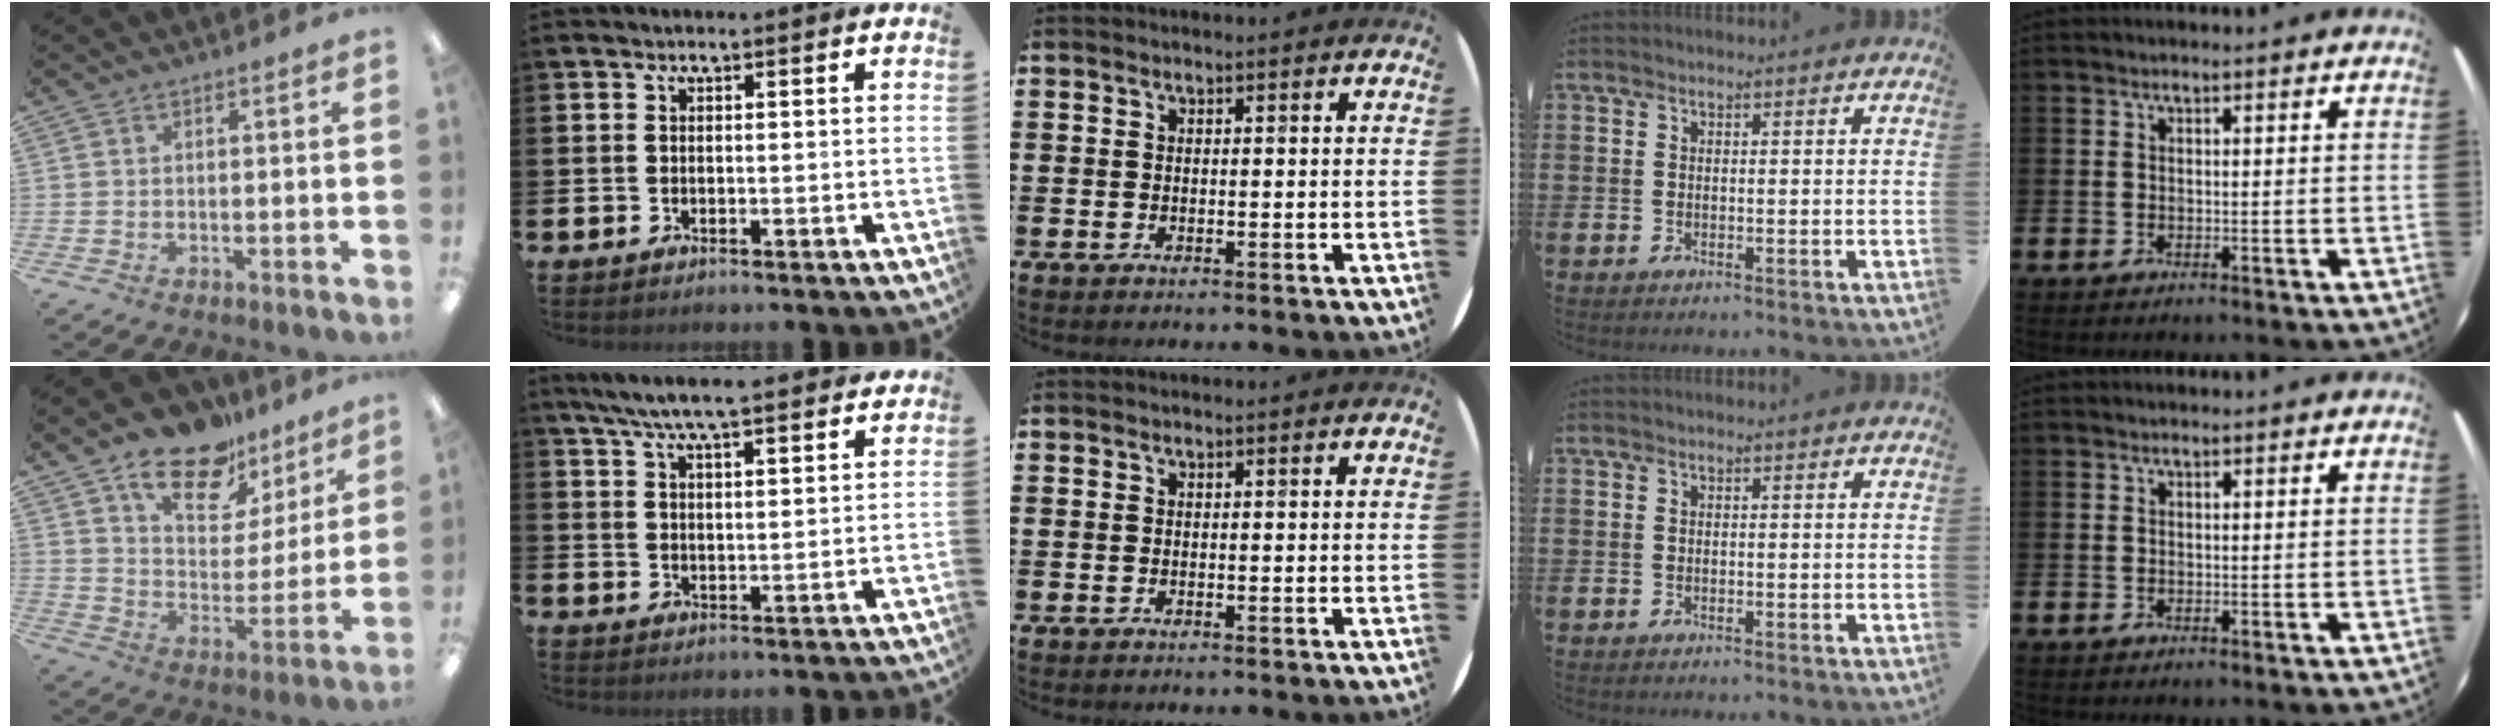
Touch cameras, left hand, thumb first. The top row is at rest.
{"thumb": {"total": 21.3, "force": [15.5, 9.9, 10.9], "torque": [-0.203, -0.092, 0.276]}, "index": {"total": 7.3, "force": [6.8, 0.7, 2.5], "torque": [-0.067, -0.027, 0.123]}}